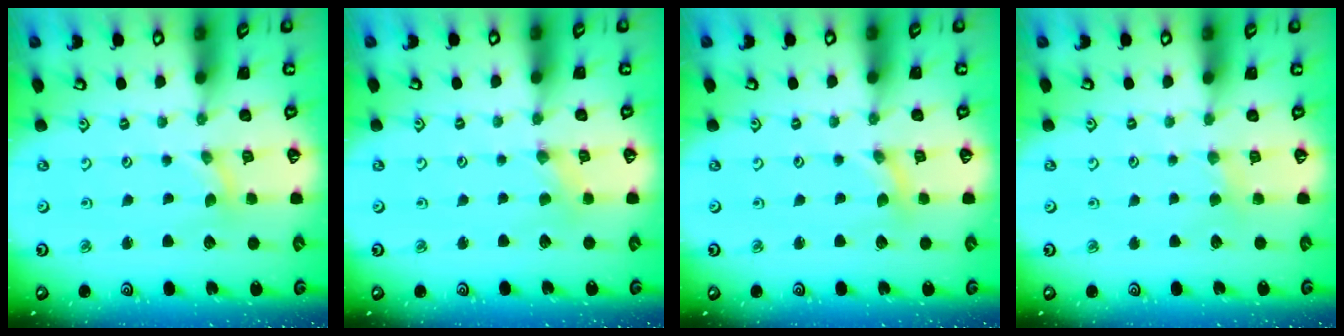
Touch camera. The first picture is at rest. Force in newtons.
{"total": 0.6, "press": 0.6, "slide": 0.1}
{"total": 0.0}
{"total": 2.0, "press": 2.0, "slide": 0.4}